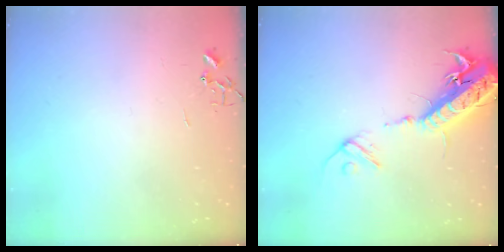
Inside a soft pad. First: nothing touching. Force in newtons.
{"total": 18.2, "press": 17.7, "slide": 4.1}